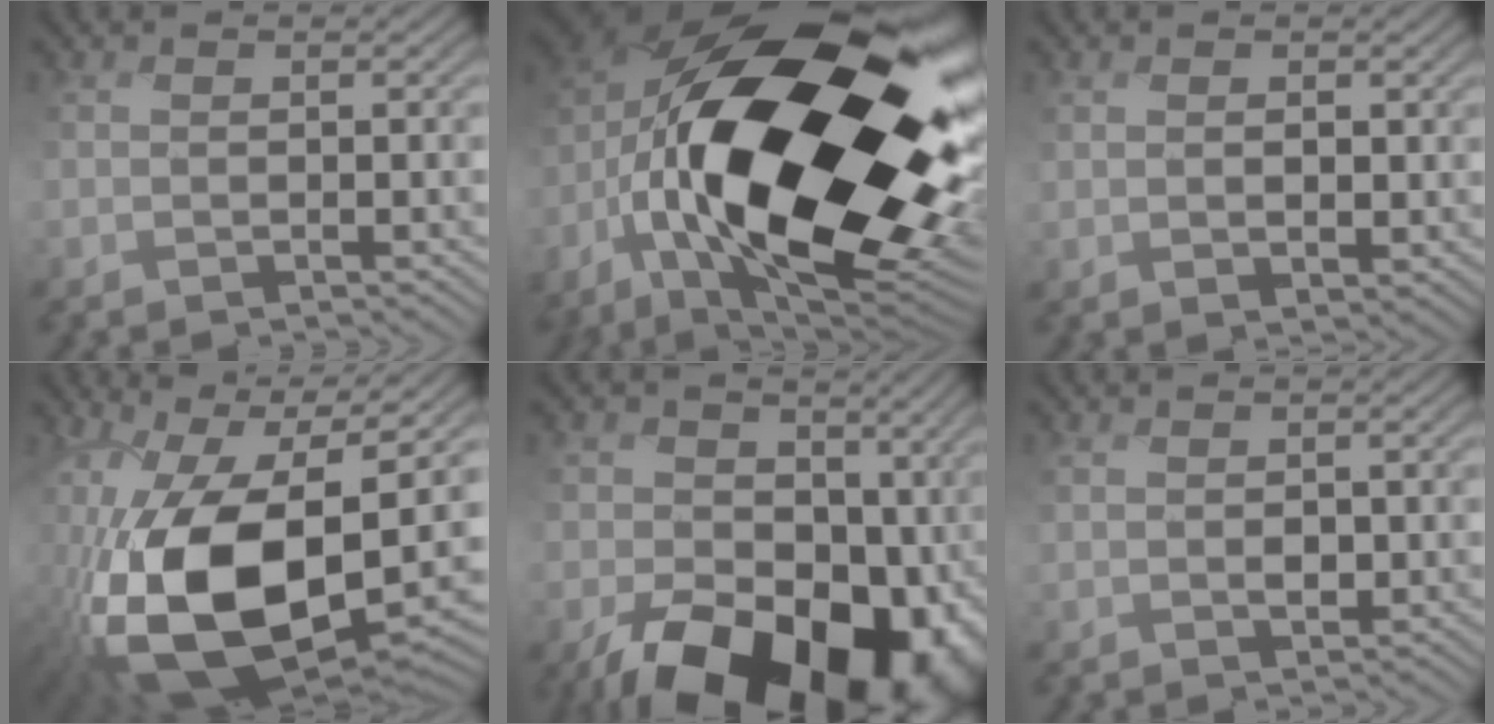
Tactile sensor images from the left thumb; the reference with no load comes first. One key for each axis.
{"total": 23.7, "fx": -2.9, "fy": 11.7, "fz": 20.4, "tx": -0.439, "ty": -0.022, "tz": -0.059}
{"total": 2.2, "fx": 0.8, "fy": 1.4, "fz": 1.4, "tx": -0.033, "ty": -0.005, "tz": 0.021}
{"total": 20.4, "fx": -2.9, "fy": 12.2, "fz": 16.1, "tx": -0.352, "ty": -0.062, "tz": -0.036}
{"total": 20.4, "fx": -5.9, "fy": 14.6, "fz": 13.0, "tx": -0.209, "ty": -0.061, "tz": -0.068}
{"total": 1.8, "fx": 0.4, "fy": 1.3, "fz": 1.1, "tx": -0.028, "ty": -0.003, "tz": 0.014}